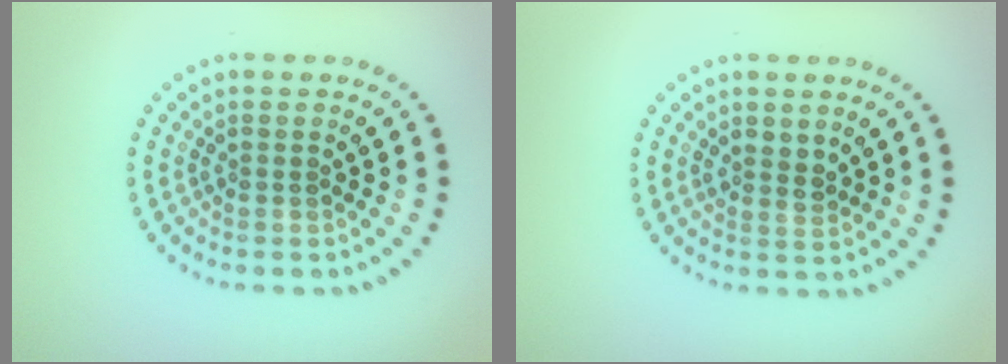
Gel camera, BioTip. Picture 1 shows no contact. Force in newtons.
{"total": 1.4, "press": 1.2, "slide": 0.7}